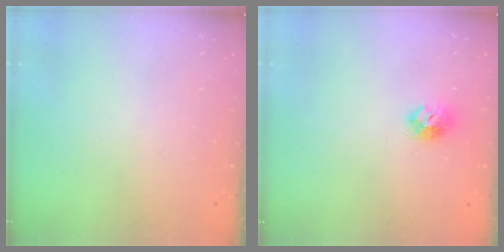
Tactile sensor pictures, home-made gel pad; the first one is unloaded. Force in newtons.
{"total": 8.0, "press": 8.0, "slide": 0.5}